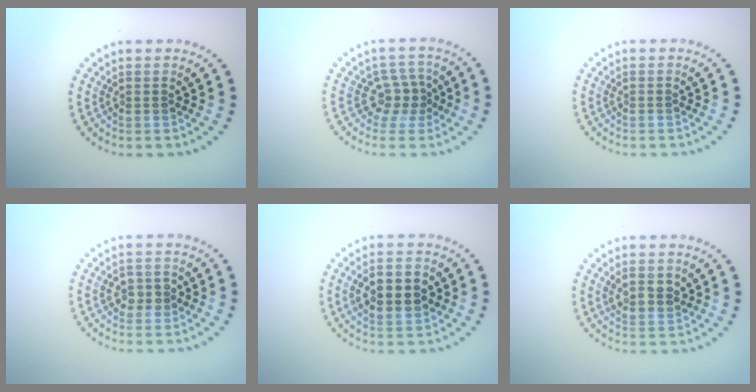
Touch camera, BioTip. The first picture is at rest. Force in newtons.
{"total": 2.3, "press": 1.7, "slide": 1.5}
{"total": 0.0}
{"total": 1.8, "press": 1.8, "slide": 0.1}
{"total": 4.6, "press": 4.6, "slide": 0.2}
{"total": 2.2, "press": 2.0, "slide": 0.9}